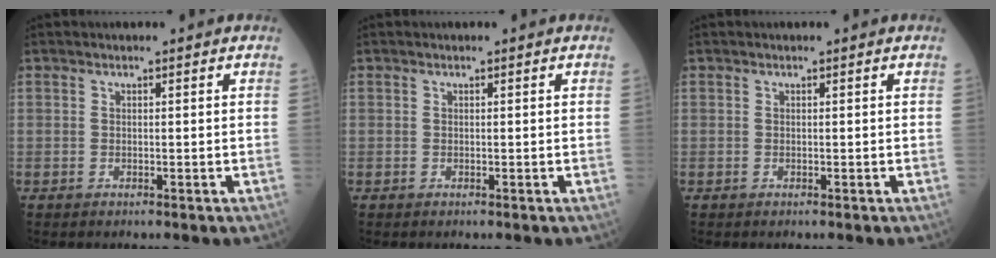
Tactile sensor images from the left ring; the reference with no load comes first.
{"total": 0.0}
{"total": 0.0}